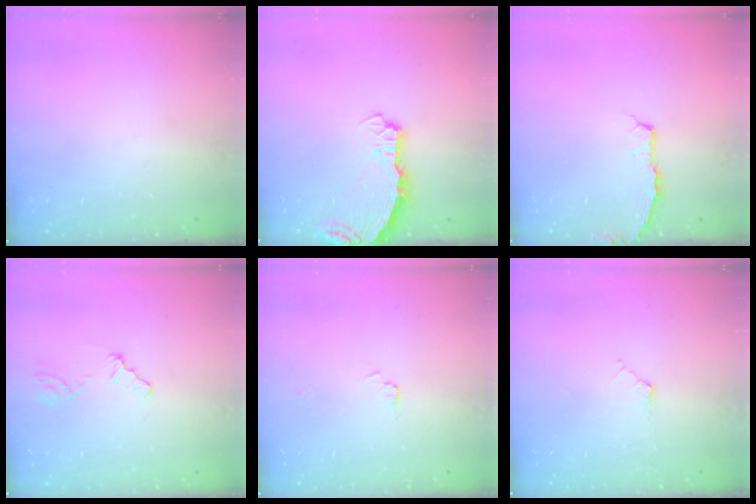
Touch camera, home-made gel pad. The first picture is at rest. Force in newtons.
{"total": 4.9, "press": 4.5, "slide": 1.7}
{"total": 2.7, "press": 2.7, "slide": 0.5}
{"total": 0.6, "press": 0.6, "slide": 0.2}
{"total": 1.7, "press": 1.7, "slide": 0.2}
{"total": 3.0, "press": 3.0, "slide": 0.4}